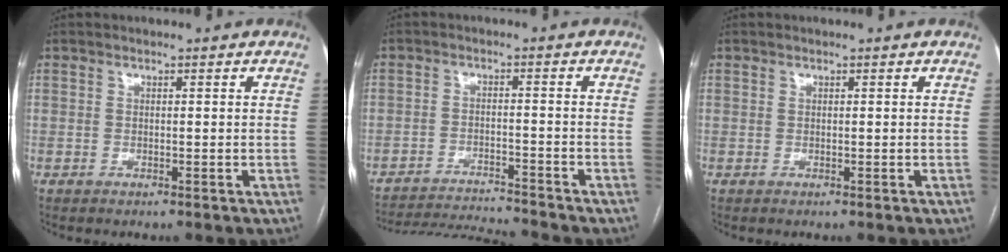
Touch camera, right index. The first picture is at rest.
{"total": 9.5, "force": [-9.4, -0.6, 1.2], "torque": [-0.016, -0.002, -0.154]}
{"total": 0.0}